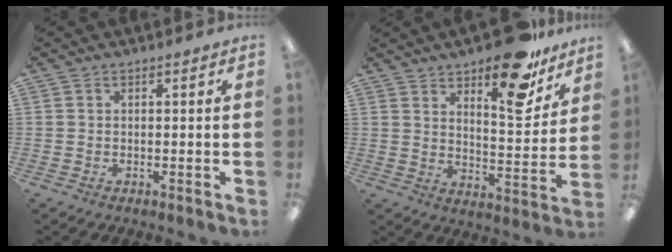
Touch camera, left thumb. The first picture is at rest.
{"total": 18.1, "force": [13.1, 6.8, 10.6], "torque": [-0.136, -0.087, 0.213]}